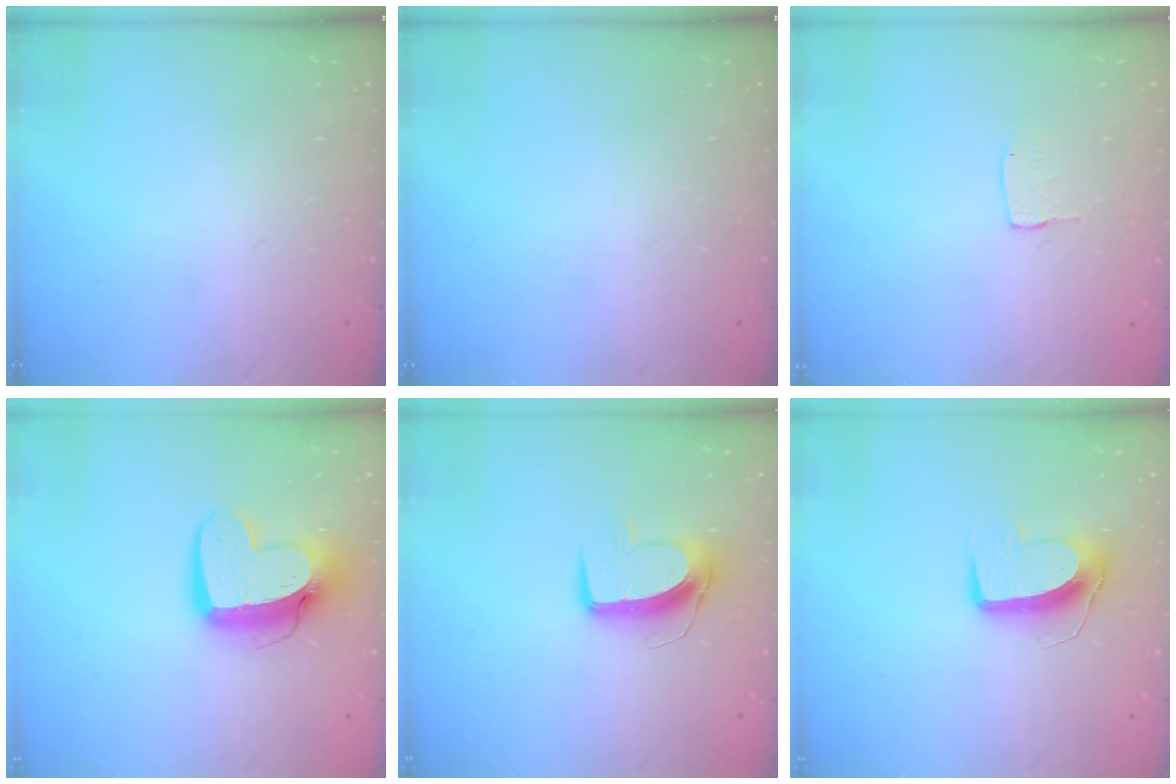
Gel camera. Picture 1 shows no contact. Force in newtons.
{"total": 0.0}
{"total": 3.5, "press": 3.5, "slide": 0.1}
{"total": 13.0, "press": 12.9, "slide": 1.4}
{"total": 9.8, "press": 9.7, "slide": 0.7}
{"total": 9.7, "press": 9.7, "slide": 0.6}